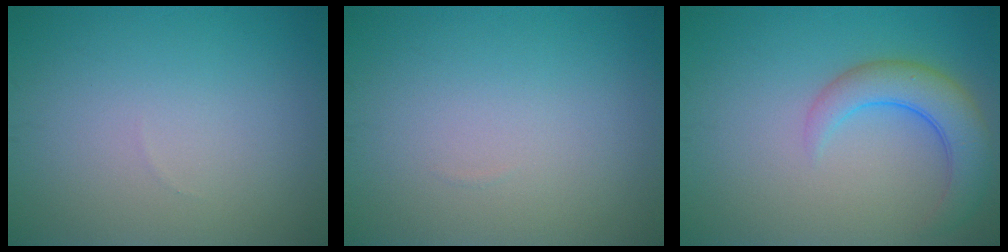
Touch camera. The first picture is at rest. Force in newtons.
{"total": 0.0}
{"total": 4.6, "press": 4.6, "slide": 0.4}